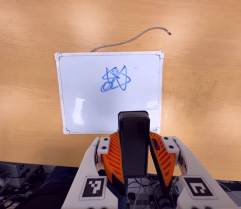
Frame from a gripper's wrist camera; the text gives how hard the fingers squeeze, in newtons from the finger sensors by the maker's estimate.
{"total": 6.0, "left": 5.7, "right": 6.3}